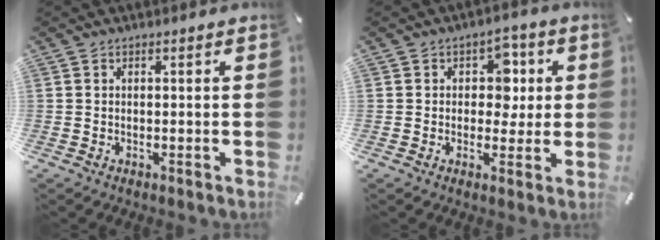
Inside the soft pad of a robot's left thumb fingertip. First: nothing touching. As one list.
[{"total": 7.1, "force": [0.9, 5.8, 4.0], "torque": [-0.042, 0.000, 0.007]}]